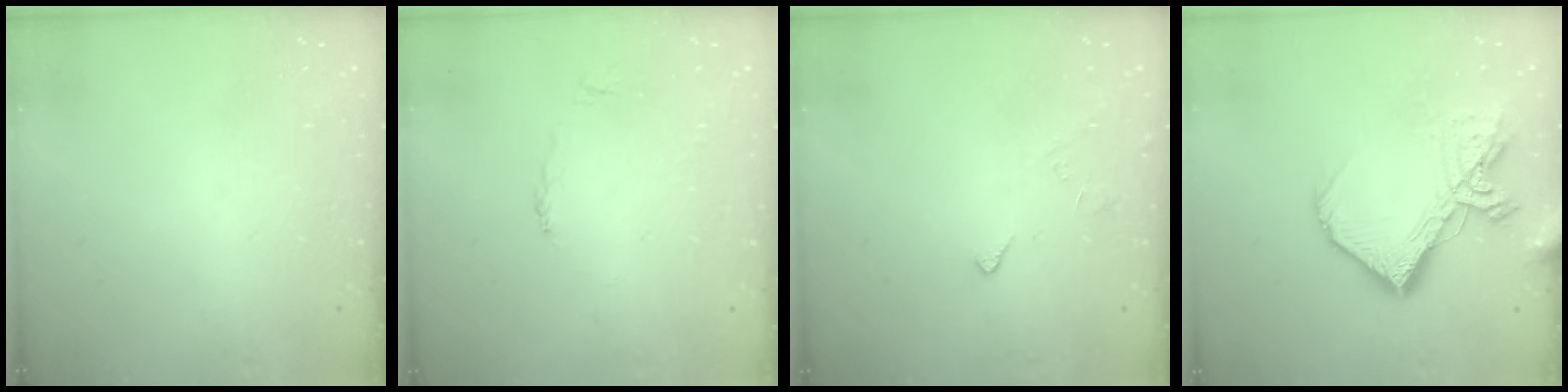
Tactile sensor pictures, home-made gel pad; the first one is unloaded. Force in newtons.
{"total": 2.2, "press": 2.1, "slide": 0.4}
{"total": 2.8, "press": 2.8, "slide": 0.5}
{"total": 16.2, "press": 16.1, "slide": 1.7}